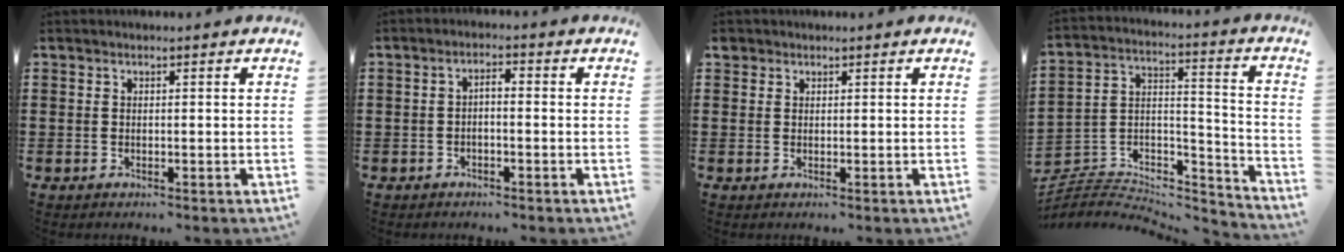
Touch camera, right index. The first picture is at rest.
{"total": 1.6, "force": [-1.0, 0.2, 1.2], "torque": [-0.024, 0.003, -0.020]}
{"total": 1.1, "force": [0.8, 0.8, 0.1], "torque": [-0.005, 0.004, 0.015]}
{"total": 4.2, "force": [-3.6, 2.0, 0.9], "torque": [-0.022, -0.004, -0.074]}